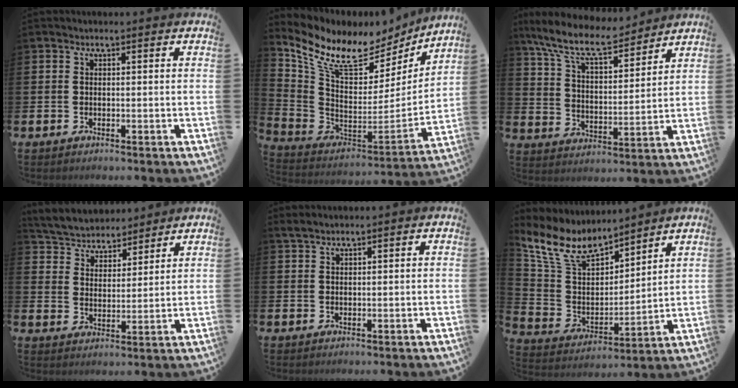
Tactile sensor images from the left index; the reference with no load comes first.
{"total": 11.0, "force": [8.8, 4.7, 4.6], "torque": [-0.125, -0.062, 0.153]}
{"total": 9.9, "force": [8.9, 2.3, 3.8], "torque": [-0.111, -0.047, 0.159]}
{"total": 4.7, "force": [4.4, 1.6, -0.3], "torque": [-0.022, -0.032, 0.075]}
{"total": 1.3, "force": [1.3, 0.3, 0.4], "torque": [-0.013, 0.003, 0.025]}
{"total": 10.3, "force": [8.6, 4.5, 3.5], "torque": [-0.118, -0.045, 0.160]}